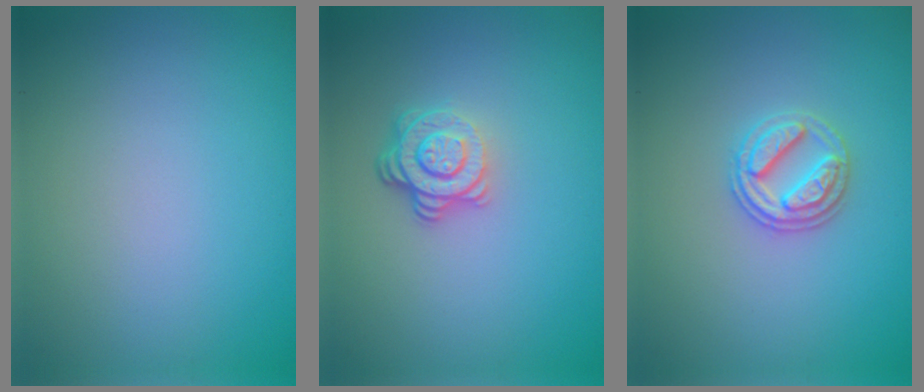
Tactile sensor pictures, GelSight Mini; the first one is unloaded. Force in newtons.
{"total": 3.8, "press": 2.7, "slide": 2.6}
{"total": 2.9, "press": 2.8, "slide": 0.9}